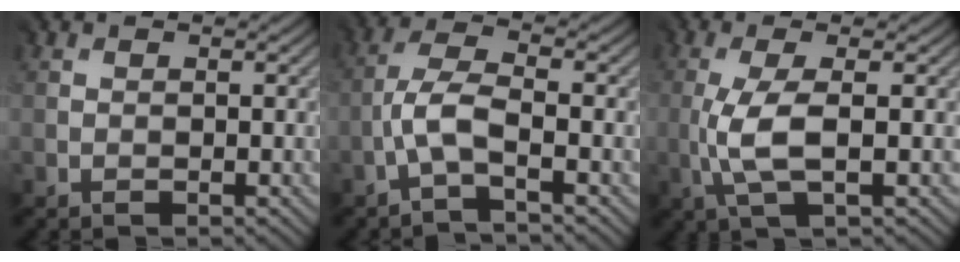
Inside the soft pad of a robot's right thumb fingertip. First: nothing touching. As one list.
[{"total": 3.4, "force": [-1.9, 0.5, 2.8], "torque": [-0.069, 0.012, -0.048]}, {"total": 4.0, "force": [-0.8, 0.7, 3.8], "torque": [-0.097, 0.003, -0.017]}]